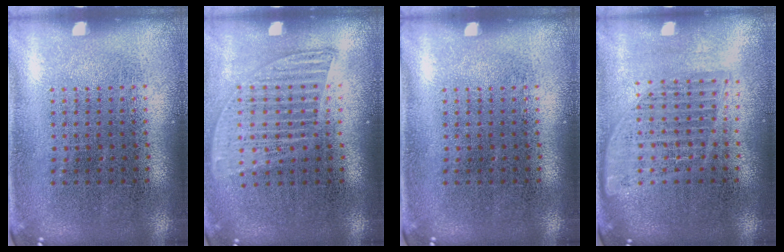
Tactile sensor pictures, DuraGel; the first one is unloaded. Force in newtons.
{"total": 1.2, "press": 1.1, "slide": 0.5}
{"total": 0.0}
{"total": 1.6, "press": 1.4, "slide": 0.7}